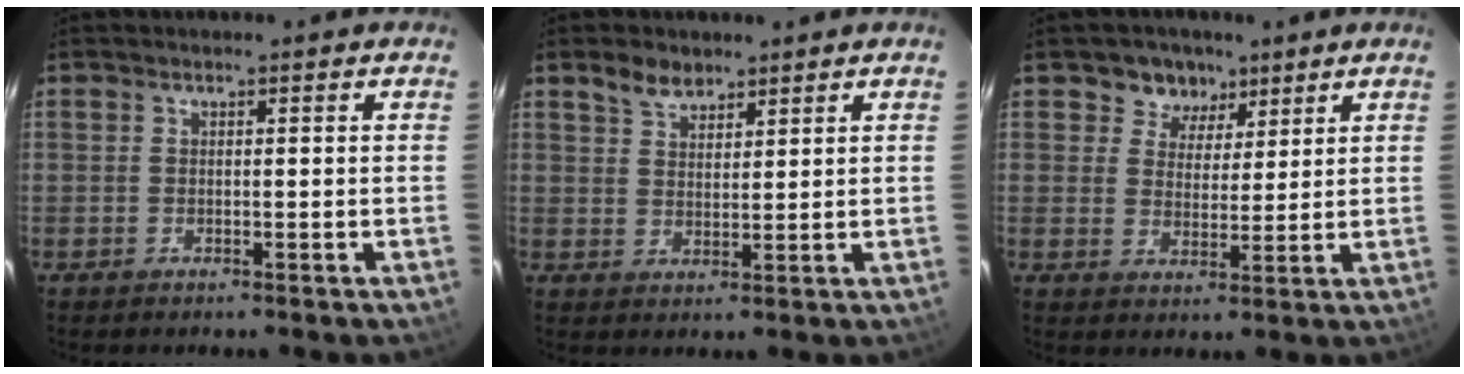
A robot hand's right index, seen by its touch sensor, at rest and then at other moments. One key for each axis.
{"total": 4.4, "fx": 3.3, "fy": 2.3, "fz": 1.7, "tx": -0.026, "ty": 0.009, "tz": 0.062}
{"total": 5.9, "fx": 3.6, "fy": 4.6, "fz": 1.0, "tx": -0.010, "ty": 0.005, "tz": 0.057}